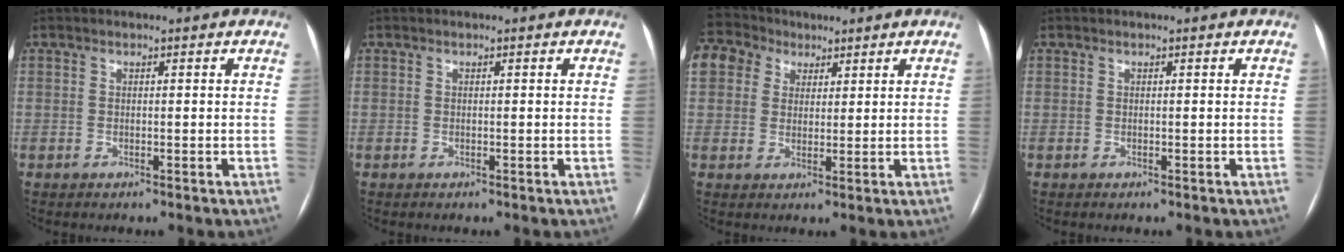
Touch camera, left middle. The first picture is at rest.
{"total": 0.0}
{"total": 12.7, "force": [7.4, 9.2, 4.5], "torque": [-0.137, 0.059, 0.141]}
{"total": 0.0}